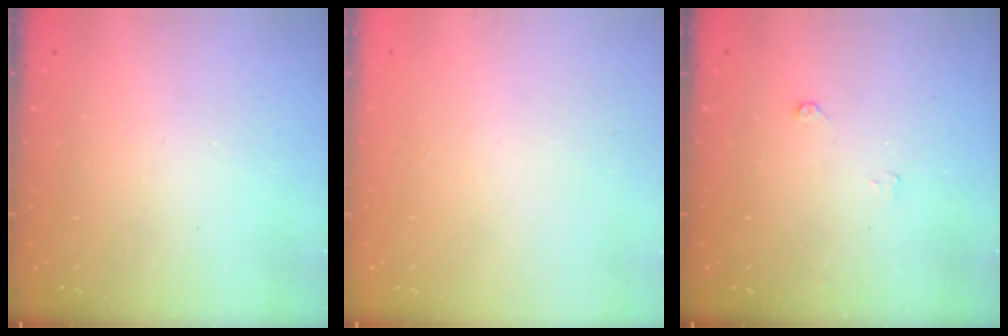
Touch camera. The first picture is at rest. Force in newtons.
{"total": 0.0}
{"total": 3.3, "press": 3.3, "slide": 0.4}